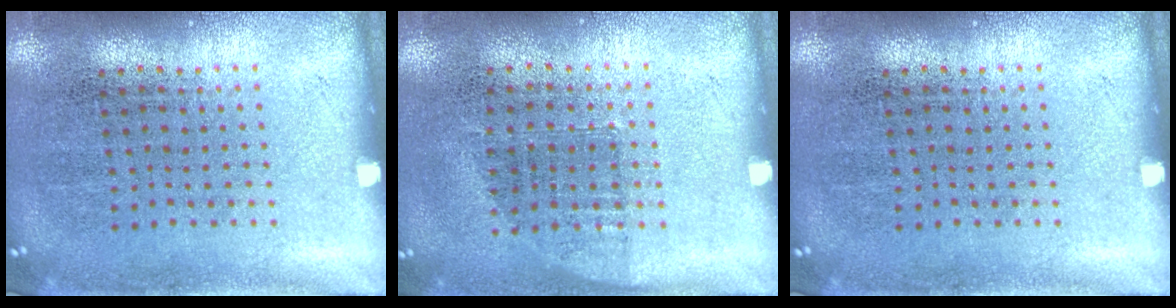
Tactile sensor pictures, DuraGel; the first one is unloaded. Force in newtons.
{"total": 0.7, "press": 0.6, "slide": 0.3}
{"total": 0.0}